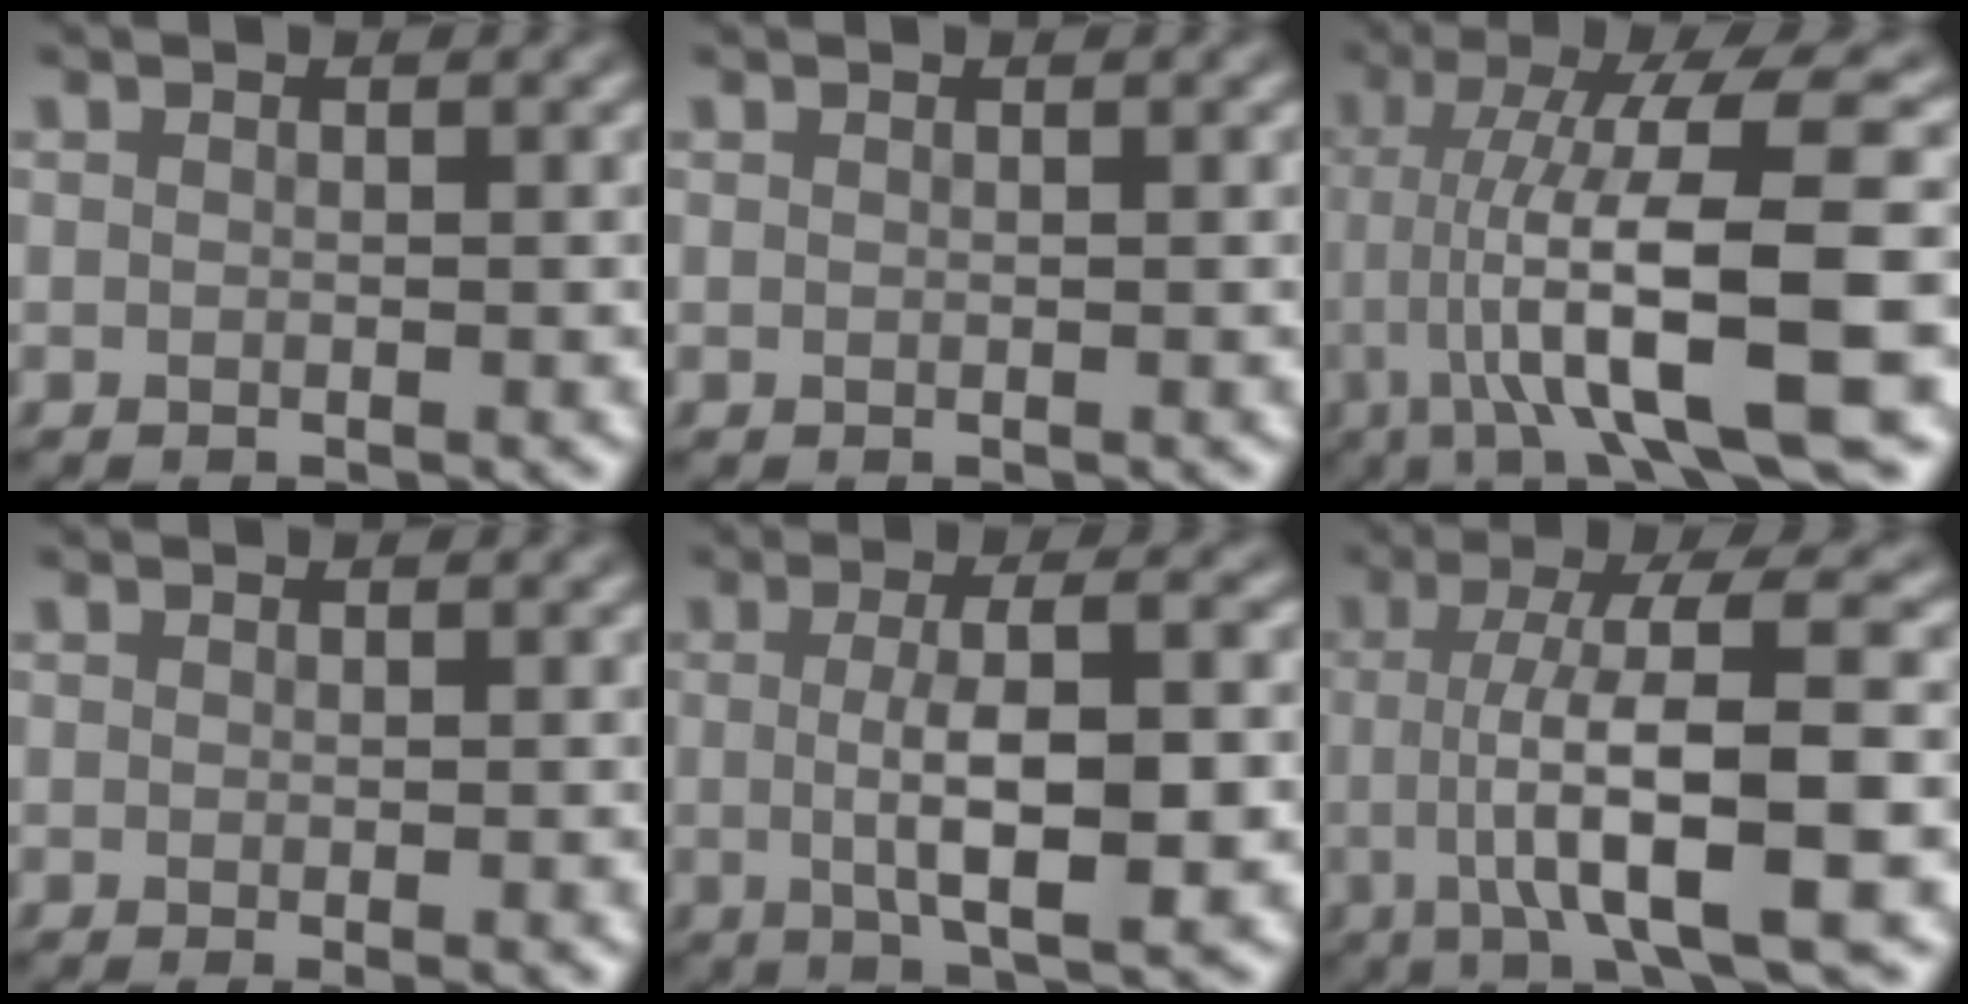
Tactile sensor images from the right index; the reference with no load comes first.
{"total": 0.0}
{"total": 12.5, "force": [-1.9, 3.7, 11.8], "torque": [-0.183, -0.010, -0.022]}
{"total": 1.5, "force": [-0.4, 0.1, 1.4], "torque": [-0.011, 0.001, -0.006]}
{"total": 5.6, "force": [-0.3, 1.0, 5.5], "torque": [-0.093, 0.002, -0.004]}
{"total": 9.1, "force": [-1.2, 2.1, 8.8], "torque": [-0.143, -0.006, -0.014]}